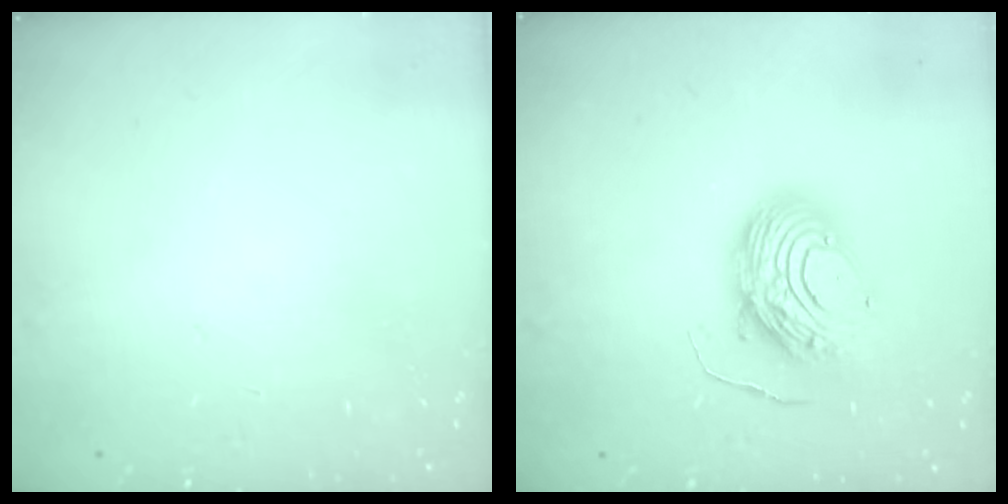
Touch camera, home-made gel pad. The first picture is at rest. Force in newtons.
{"total": 11.1, "press": 11.0, "slide": 1.0}